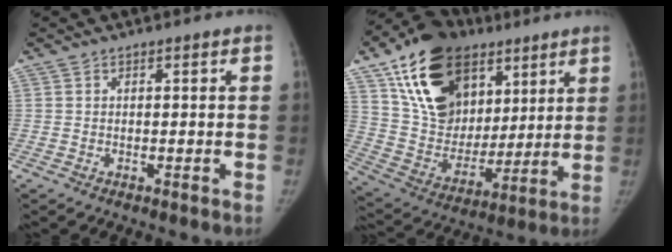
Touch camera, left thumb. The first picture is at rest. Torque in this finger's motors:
{"motor_torque": [2.13, 2.13, 1.52, -1.25, 0.30]}